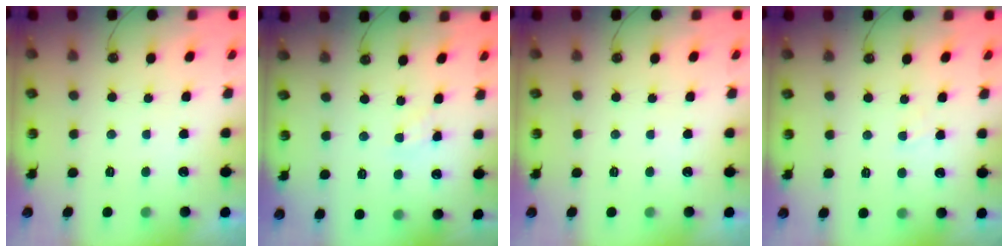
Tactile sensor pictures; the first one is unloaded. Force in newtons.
{"total": 2.1, "press": 2.1, "slide": 0.4}
{"total": 0.0}
{"total": 2.7, "press": 2.7, "slide": 0.4}